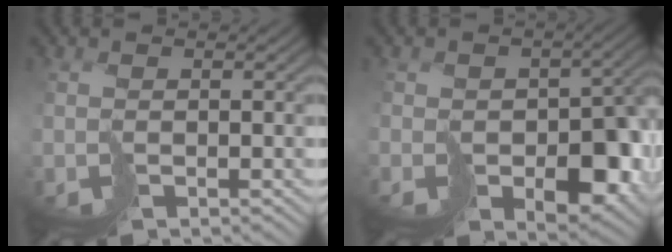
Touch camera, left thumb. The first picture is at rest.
{"total": 6.7, "force": [-2.4, 4.8, 4.0], "torque": [-0.039, -0.020, -0.032]}